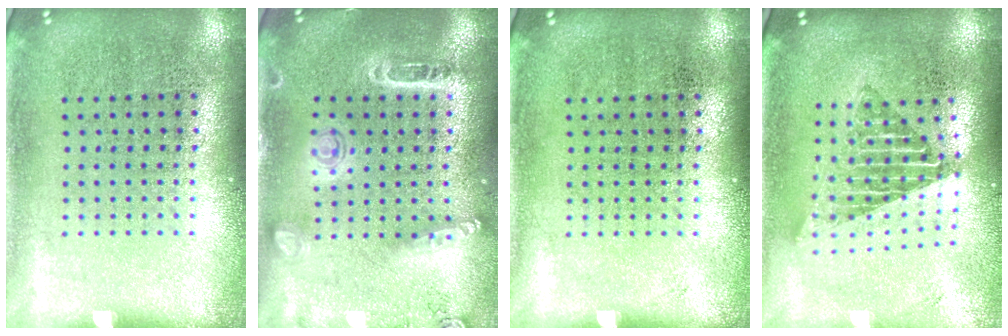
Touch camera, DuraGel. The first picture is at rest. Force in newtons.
{"total": 1.5, "press": 1.4, "slide": 0.6}
{"total": 0.0}
{"total": 1.6, "press": 1.3, "slide": 0.9}